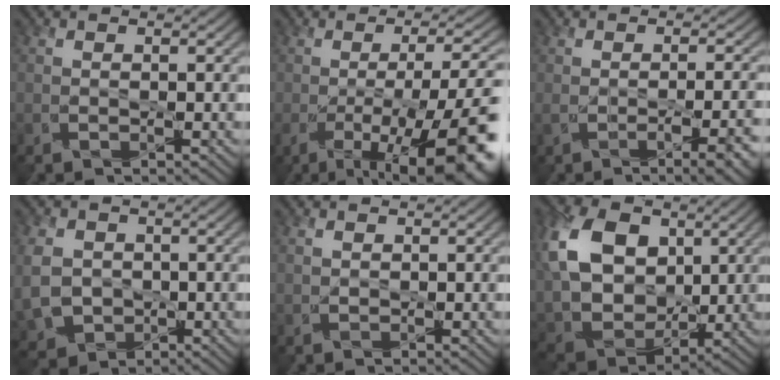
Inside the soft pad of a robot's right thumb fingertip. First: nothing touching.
{"total": 14.6, "force": [-5.9, 4.4, 12.6], "torque": [-0.174, -0.013, -0.080]}
{"total": 5.4, "force": [-2.5, 1.7, 4.5], "torque": [-0.051, -0.009, -0.027]}
{"total": 6.4, "force": [0.1, 5.5, 3.2], "torque": [-0.099, -0.012, -0.002]}
{"total": 0.7, "force": [0.6, 0.3, -0.3], "torque": [0.008, 0.001, 0.014]}
{"total": 14.5, "force": [4.1, 10.5, 9.0], "torque": [-0.227, 0.015, 0.083]}